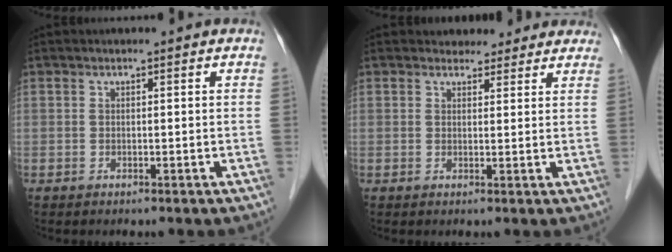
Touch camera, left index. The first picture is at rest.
{"total": 4.6, "force": [4.1, 2.2, 0.4], "torque": [0.006, 0.007, 0.041]}